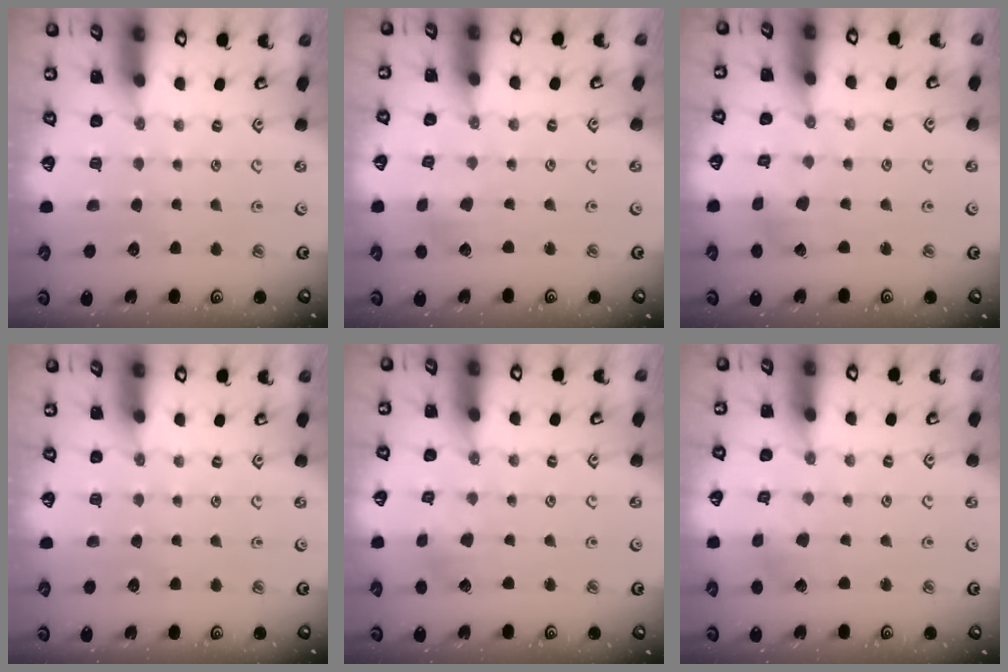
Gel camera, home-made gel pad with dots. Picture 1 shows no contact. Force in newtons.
{"total": 2.5, "press": 2.5, "slide": 0.3}
{"total": 2.6, "press": 2.6, "slide": 0.5}
{"total": 0.0}
{"total": 2.9, "press": 2.9, "slide": 0.2}
{"total": 2.4, "press": 2.4, "slide": 0.2}